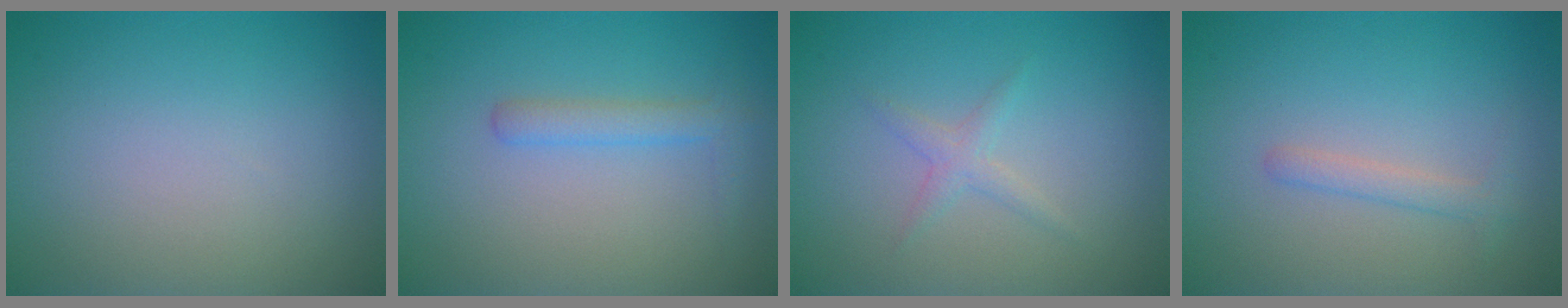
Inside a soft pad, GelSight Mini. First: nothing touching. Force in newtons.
{"total": 1.9, "press": 1.9, "slide": 0.2}
{"total": 1.8, "press": 1.8, "slide": 0.1}
{"total": 1.4, "press": 1.4, "slide": 0.0}